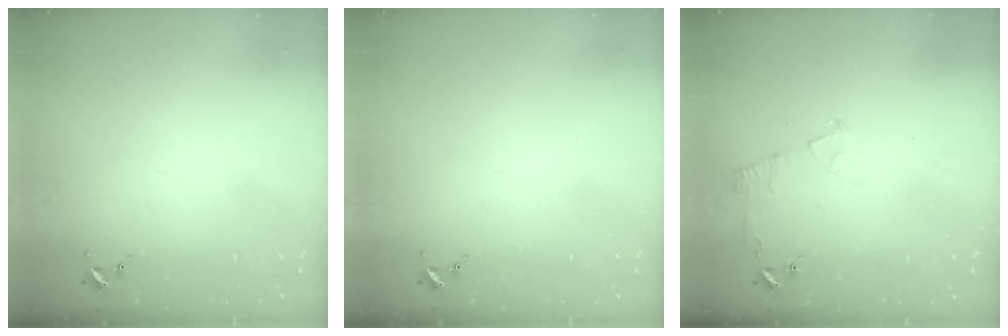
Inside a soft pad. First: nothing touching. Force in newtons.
{"total": 0.0}
{"total": 6.1, "press": 6.1, "slide": 0.7}